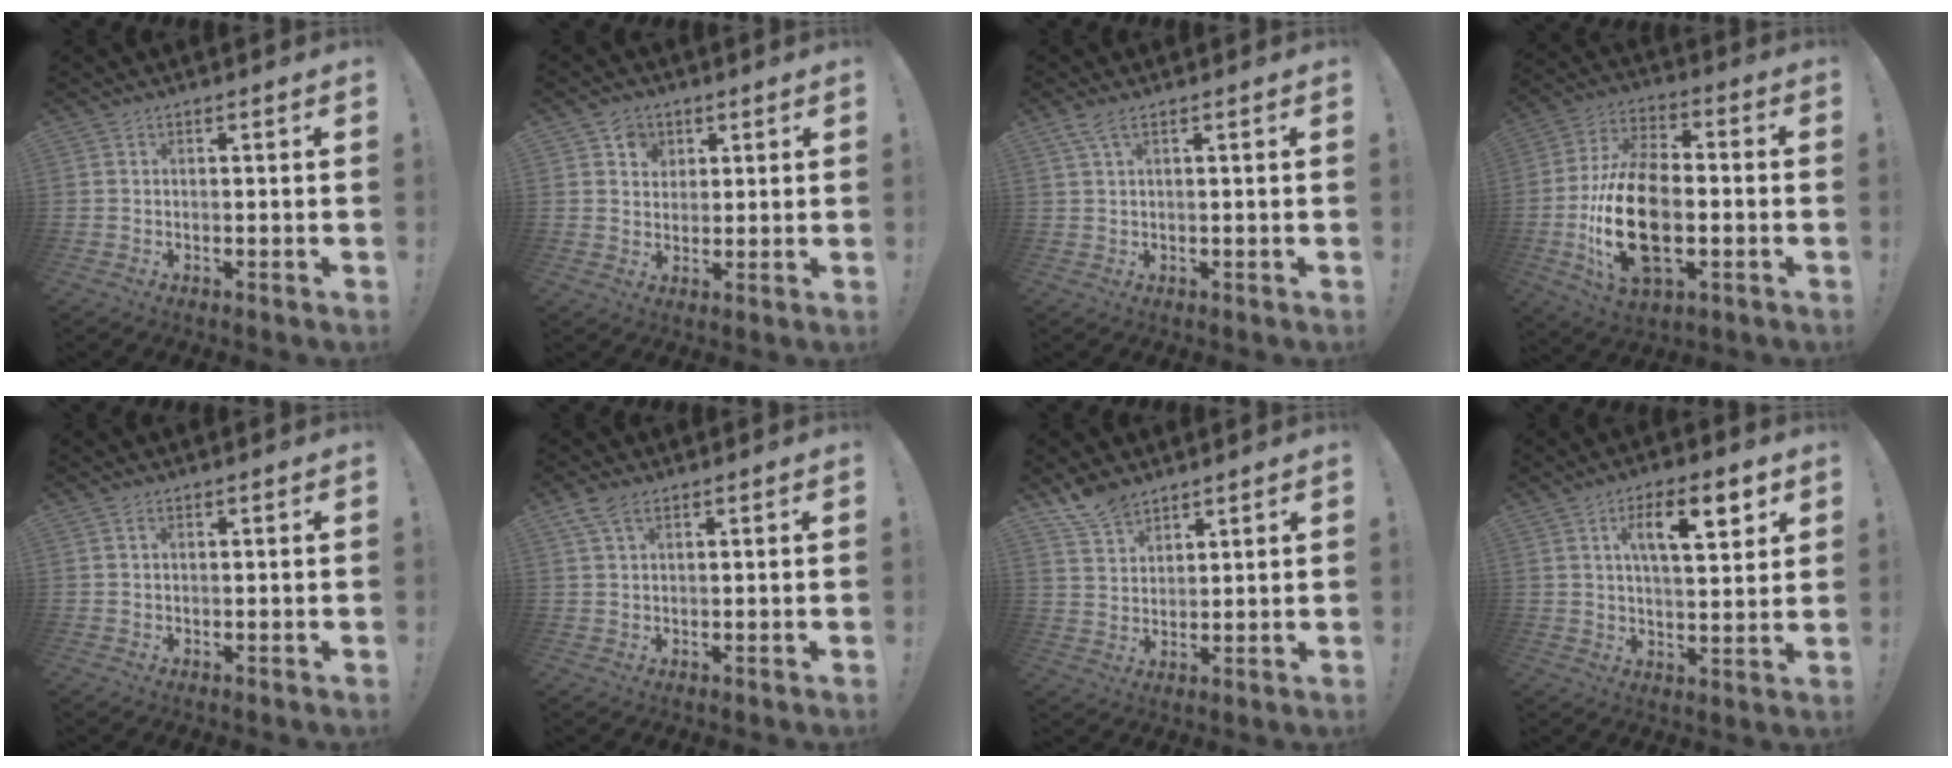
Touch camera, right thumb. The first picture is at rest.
{"total": 6.2, "force": [2.9, 5.3, 1.1], "torque": [-0.009, -0.016, 0.055]}
{"total": 3.1, "force": [1.7, 0.7, 2.5], "torque": [-0.055, 0.000, 0.032]}
{"total": 22.5, "force": [-4.5, 13.7, 17.3], "torque": [-0.334, 0.018, -0.070]}
{"total": 1.1, "force": [0.5, 0.7, 0.7], "torque": [-0.012, 0.002, 0.009]}
{"total": 4.7, "force": [2.9, 2.2, 3.0], "torque": [-0.057, -0.005, 0.056]}
{"total": 8.4, "force": [6.7, 4.3, 2.6], "torque": [-0.045, -0.041, 0.132]}
{"total": 12.0, "force": [5.1, 4.3, 10.0], "torque": [-0.151, -0.003, 0.080]}